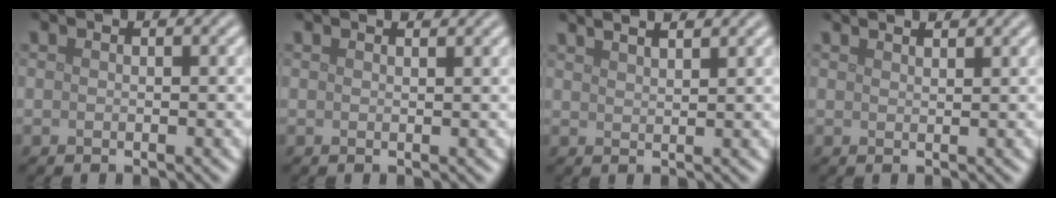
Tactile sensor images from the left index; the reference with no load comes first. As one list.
[{"total": 1.3, "force": [1.2, 0.2, 0.4], "torque": [-0.008, -0.002, 0.011]}, {"total": 4.2, "force": [3.1, 1.6, 2.4], "torque": [-0.010, 0.033, 0.010]}, {"total": 2.2, "force": [1.9, 0.6, 0.9], "torque": [-0.001, 0.003, 0.010]}]